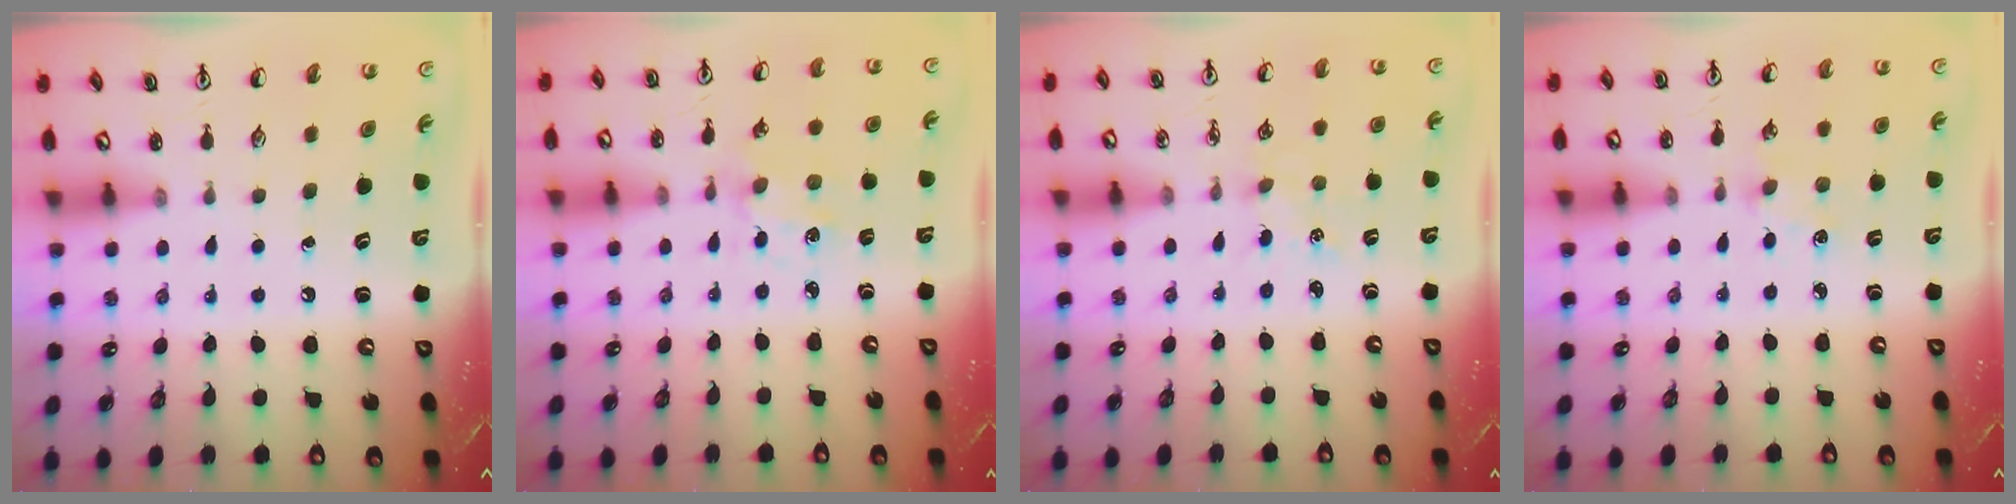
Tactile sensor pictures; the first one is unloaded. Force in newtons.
{"total": 1.4, "press": 1.4, "slide": 0.3}
{"total": 1.7, "press": 1.6, "slide": 0.2}
{"total": 2.3, "press": 2.3, "slide": 0.4}